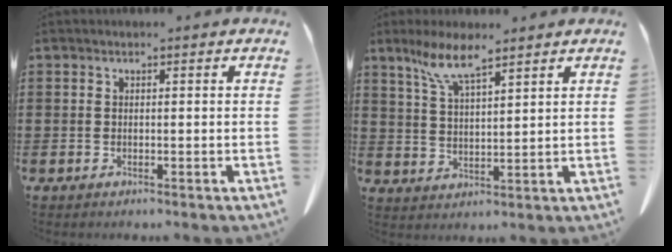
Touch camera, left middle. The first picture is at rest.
{"total": 7.0, "force": [5.1, 1.1, 4.6], "torque": [-0.105, -0.007, 0.092]}